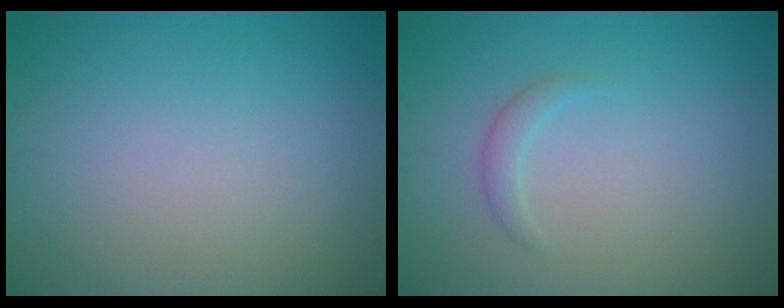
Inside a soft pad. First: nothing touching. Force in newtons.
{"total": 1.2, "press": 1.2, "slide": 0.1}